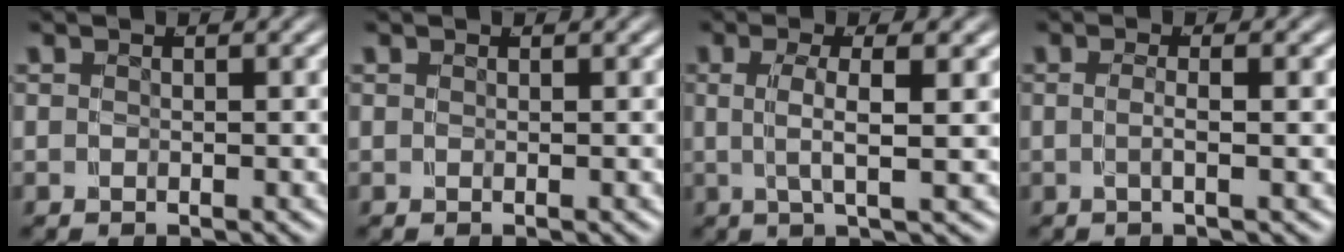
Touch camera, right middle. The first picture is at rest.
{"total": 0.0}
{"total": 3.0, "force": [0.8, -0.3, 2.9], "torque": [-0.045, 0.005, 0.014]}
{"total": 1.5, "force": [-0.3, -0.8, 1.3], "torque": [-0.022, 0.002, -0.005]}